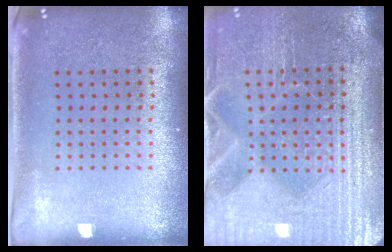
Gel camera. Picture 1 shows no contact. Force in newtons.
{"total": 4.1, "press": 3.9, "slide": 1.4}